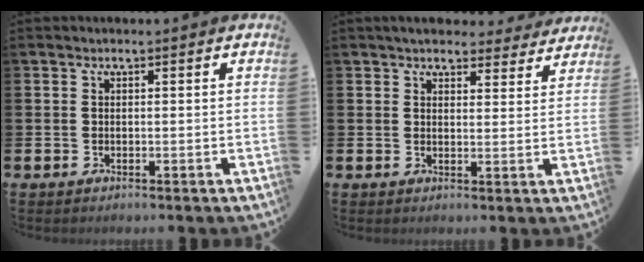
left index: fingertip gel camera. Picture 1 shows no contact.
{"total": 4.5, "force": [4.2, 1.4, 0.8], "torque": [-0.020, -0.022, 0.076]}